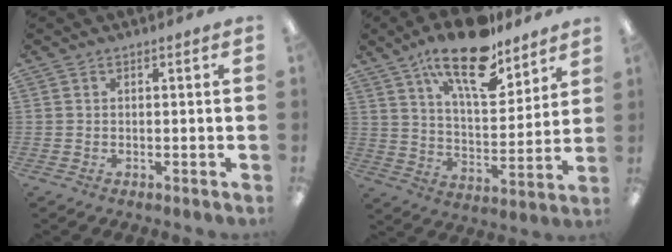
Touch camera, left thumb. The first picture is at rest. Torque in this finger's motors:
{"motor_torque": [0.90, 0.30, 1.39, -1.37, 0.15]}